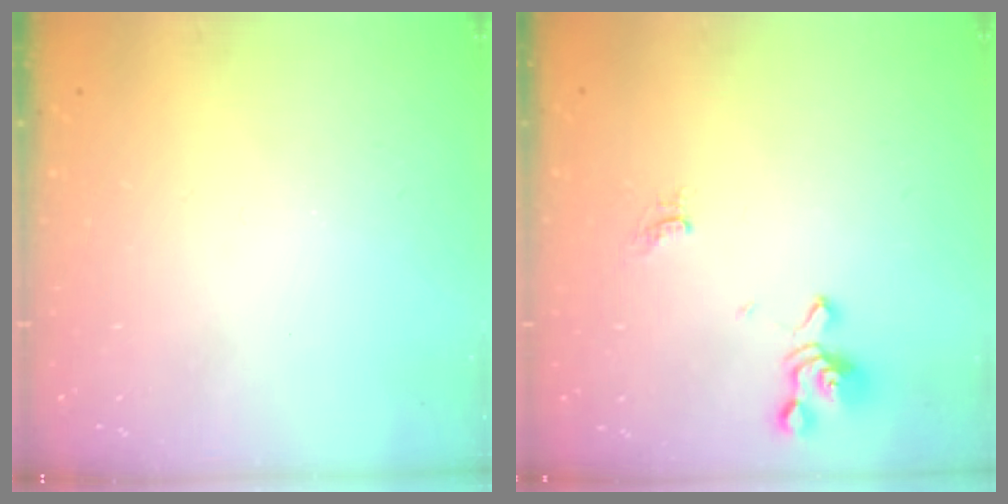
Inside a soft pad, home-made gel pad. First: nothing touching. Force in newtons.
{"total": 2.6, "press": 2.5, "slide": 0.6}